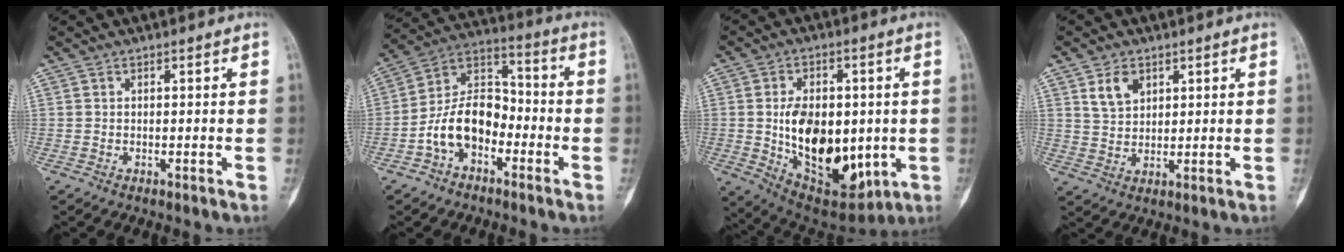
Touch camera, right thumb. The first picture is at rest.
{"total": 12.5, "force": [-4.4, 8.2, 8.3], "torque": [-0.128, 0.056, -0.091]}
{"total": 20.1, "force": [-1.0, 12.1, 16.1], "torque": [-0.211, -0.019, 0.010]}
{"total": 5.3, "force": [2.8, 3.4, 2.8], "torque": [-0.034, -0.016, 0.057]}